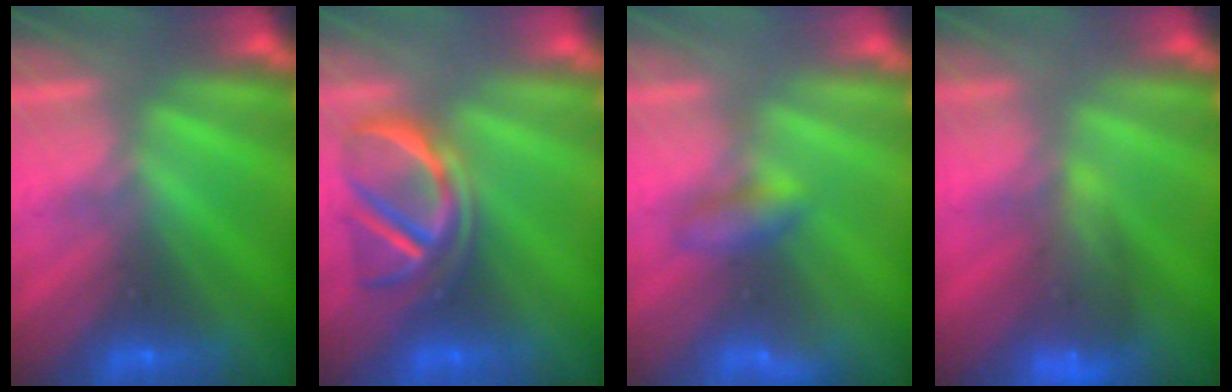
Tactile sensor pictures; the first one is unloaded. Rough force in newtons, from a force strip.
{"total": 3.8}
{"total": 2.1}
{"total": 6.2}